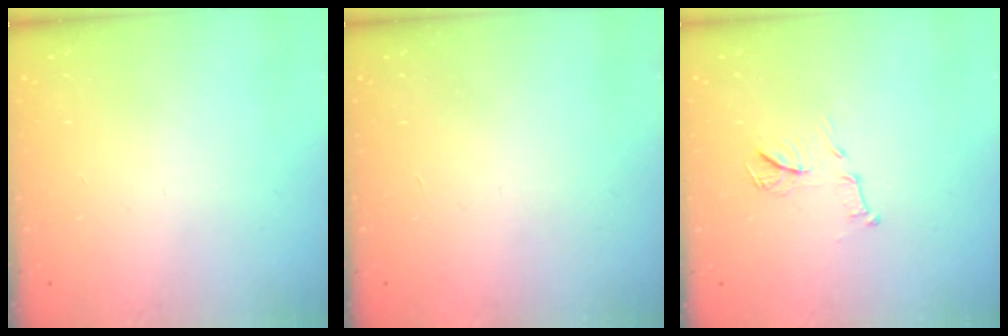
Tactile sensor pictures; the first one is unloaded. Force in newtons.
{"total": 1.7, "press": 1.7, "slide": 0.1}
{"total": 9.0, "press": 9.0, "slide": 0.2}